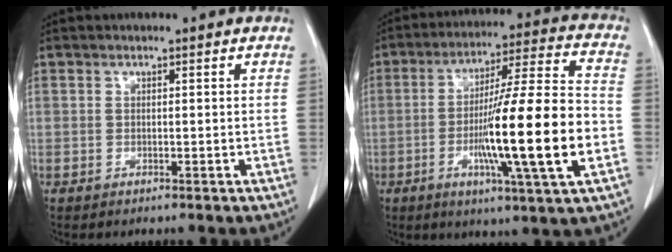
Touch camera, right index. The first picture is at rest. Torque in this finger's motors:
{"motor_torque": [2.14, 0.00, 1.05, 0.21]}